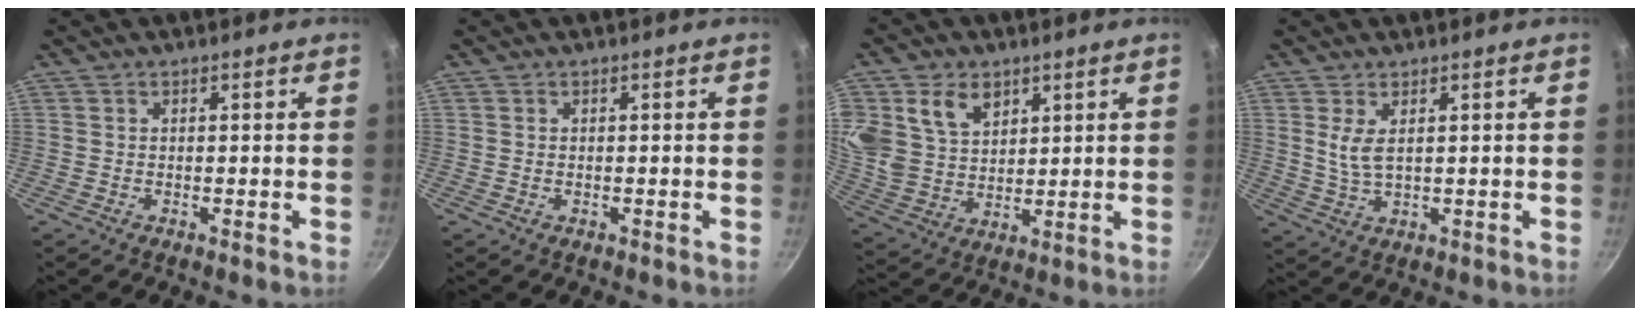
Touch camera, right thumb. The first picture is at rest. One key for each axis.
{"total": 0.0}
{"total": 13.7, "fx": 5.8, "fy": 10.2, "fz": 7.2, "tx": -0.138, "ty": -0.014, "tz": 0.119}
{"total": 4.3, "fx": 1.3, "fy": 1.9, "fz": 3.6, "tx": -0.072, "ty": -0.012, "tz": 0.030}